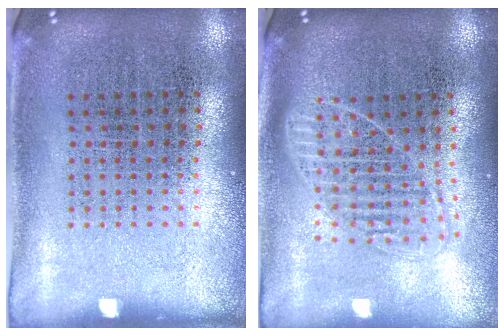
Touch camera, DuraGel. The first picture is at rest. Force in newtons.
{"total": 1.8, "press": 1.6, "slide": 1.0}